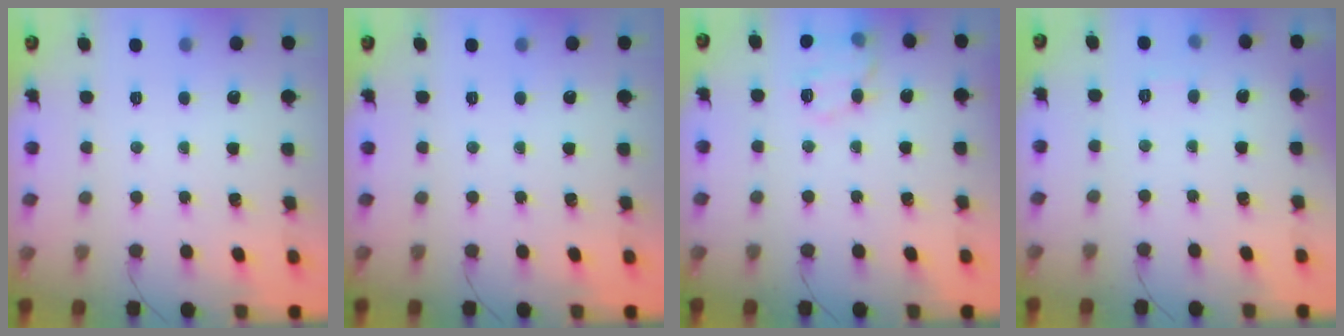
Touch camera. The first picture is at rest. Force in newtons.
{"total": 0.0}
{"total": 12.2, "press": 12.2, "slide": 0.3}
{"total": 1.9, "press": 1.4, "slide": 1.3}